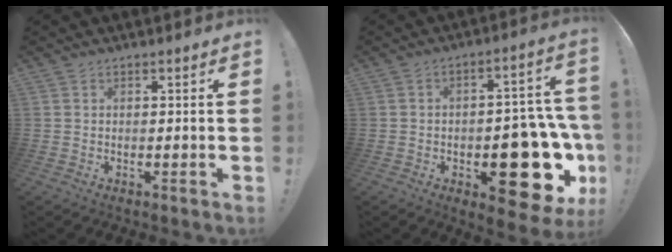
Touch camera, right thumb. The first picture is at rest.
{"total": 22.1, "force": [-7.3, 11.3, 17.6], "torque": [-0.181, 0.042, -0.090]}